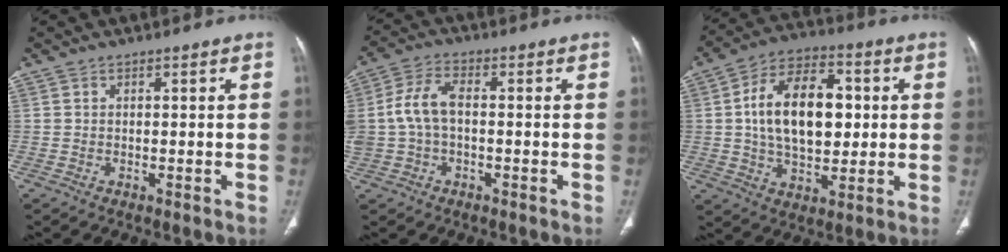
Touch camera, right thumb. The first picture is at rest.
{"total": 8.0, "force": [-0.1, 4.6, 6.6], "torque": [-0.150, 0.025, -0.006]}
{"total": 17.8, "force": [1.9, 10.7, 14.1], "torque": [-0.210, 0.014, 0.030]}